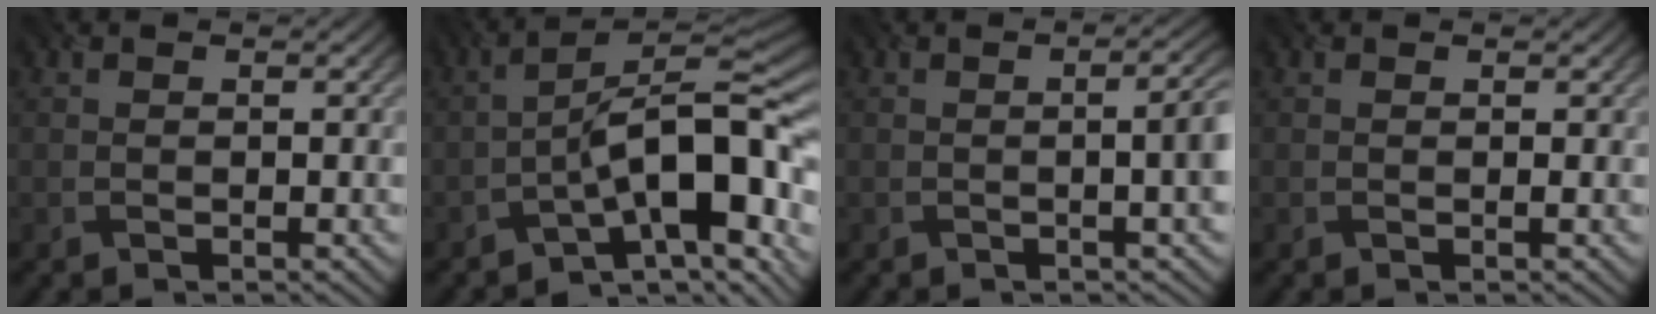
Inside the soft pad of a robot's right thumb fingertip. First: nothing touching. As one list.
[{"total": 13.5, "force": [-5.7, 4.6, 11.4], "torque": [-0.165, 0.009, -0.101]}, {"total": 5.2, "force": [-0.4, 1.7, 4.9], "torque": [-0.059, 0.003, -0.003]}, {"total": 0.0}]